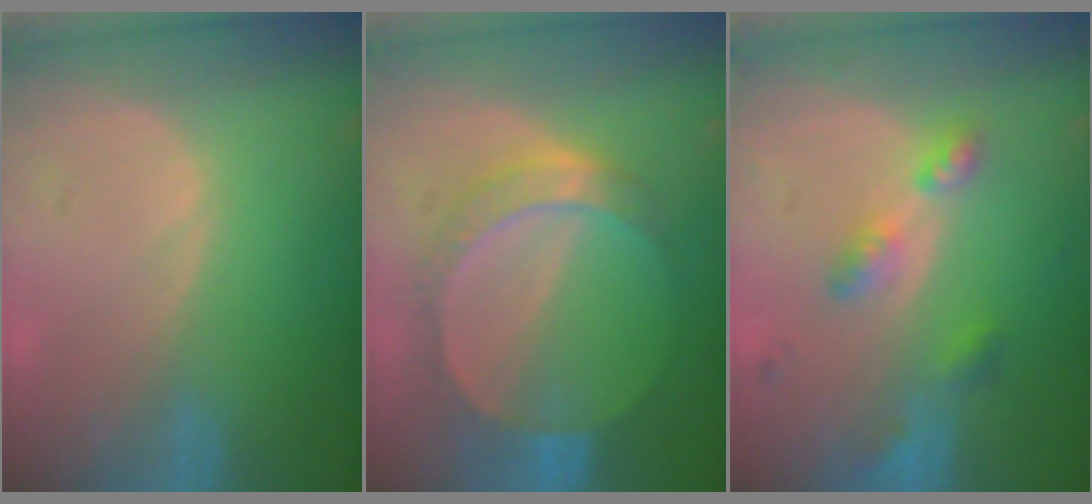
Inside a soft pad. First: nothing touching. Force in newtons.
{"total": 6.8, "press": 6.8, "slide": 0.8}
{"total": 5.3, "press": 5.1, "slide": 1.4}